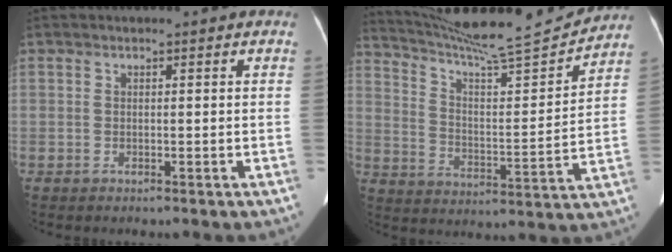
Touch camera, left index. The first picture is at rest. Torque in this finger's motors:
{"motor_torque": [0.67, -1.47, 0.12, 0.05]}